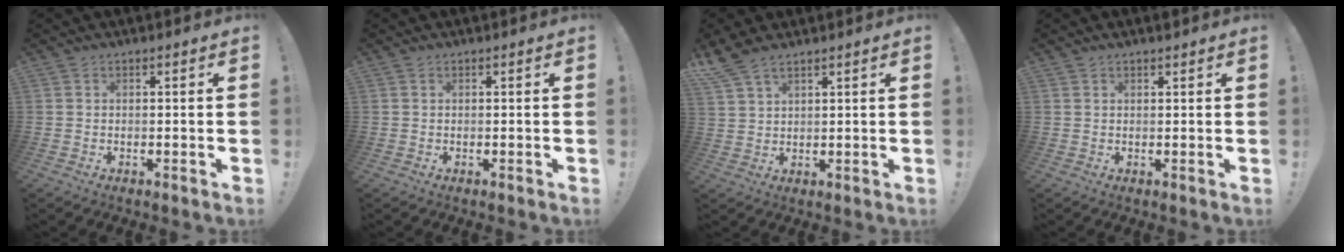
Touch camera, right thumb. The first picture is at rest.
{"total": 0.0}
{"total": 5.9, "force": [4.8, 2.0, 2.9], "torque": [-0.063, -0.019, 0.095]}
{"total": 1.0, "force": [0.9, 0.1, 0.3], "torque": [0.001, -0.004, 0.016]}